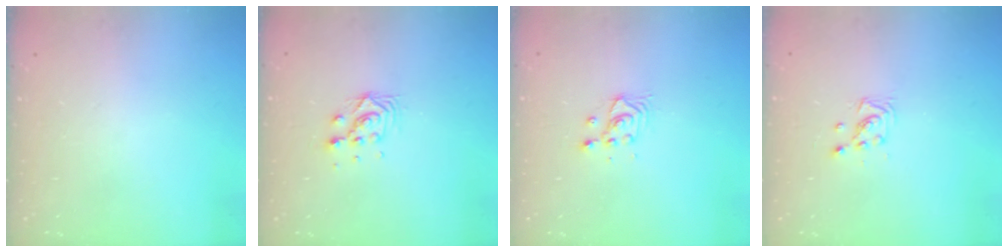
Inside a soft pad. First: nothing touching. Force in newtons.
{"total": 6.1, "press": 6.1, "slide": 0.2}
{"total": 3.7, "press": 3.7, "slide": 0.3}
{"total": 2.9, "press": 2.9, "slide": 0.3}